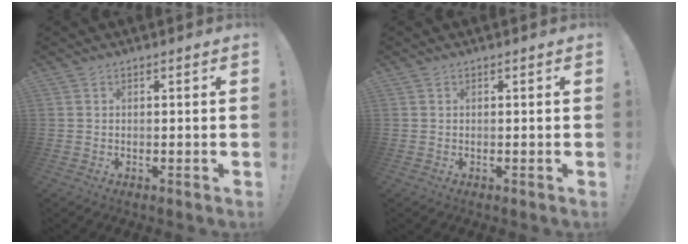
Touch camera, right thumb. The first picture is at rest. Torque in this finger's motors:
{"motor_torque": [-0.02, 0.02, -0.06, 0.04, 0.02]}